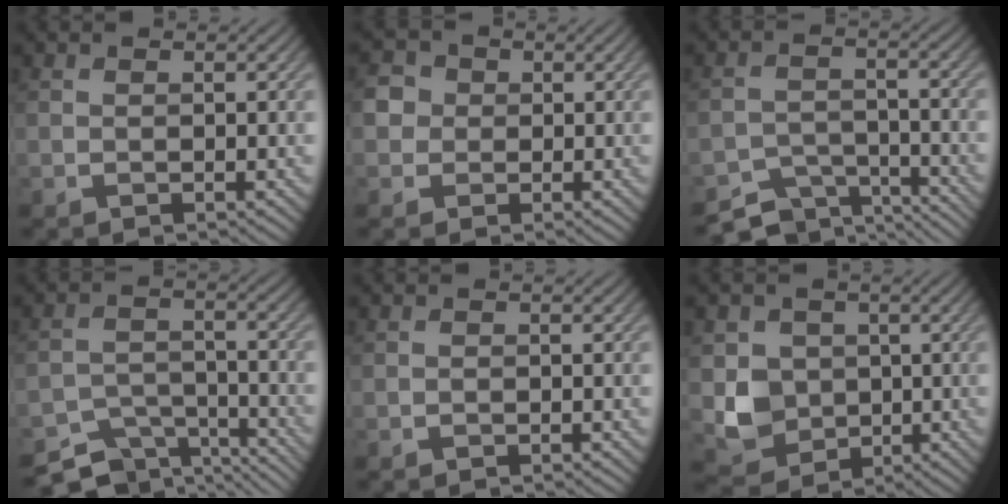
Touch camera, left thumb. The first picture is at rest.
{"total": 3.5, "force": [0.3, 3.4, 0.6], "torque": [-0.012, 0.010, -0.015]}
{"total": 7.0, "force": [-6.2, 2.3, 2.2], "torque": [-0.043, -0.007, -0.099]}
{"total": 8.3, "force": [-7.3, 3.0, 2.6], "torque": [-0.049, -0.014, -0.112]}
{"total": 0.0}
{"total": 5.4, "force": [0.3, 4.9, 2.1], "torque": [-0.052, -0.011, -0.002]}